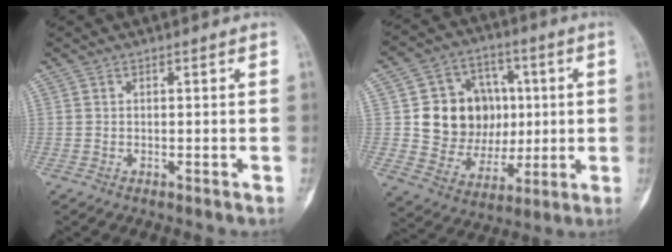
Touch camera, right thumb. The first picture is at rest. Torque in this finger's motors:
{"motor_torque": [0.39, 1.87, 0.13, -0.49, 0.00]}